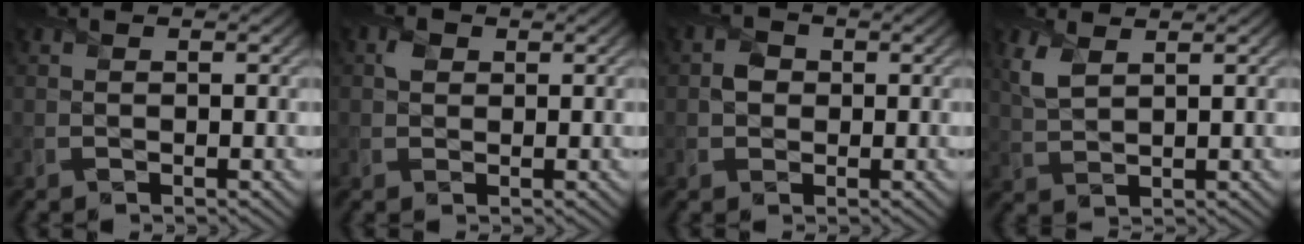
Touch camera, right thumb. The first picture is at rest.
{"total": 1.5, "force": [0.5, 1.3, 0.5], "torque": [-0.013, 0.002, 0.004]}
{"total": 2.1, "force": [0.0, 1.9, 0.8], "torque": [-0.017, -0.001, -0.007]}
{"total": 3.6, "force": [2.0, 1.5, 2.5], "torque": [-0.076, 0.004, 0.046]}